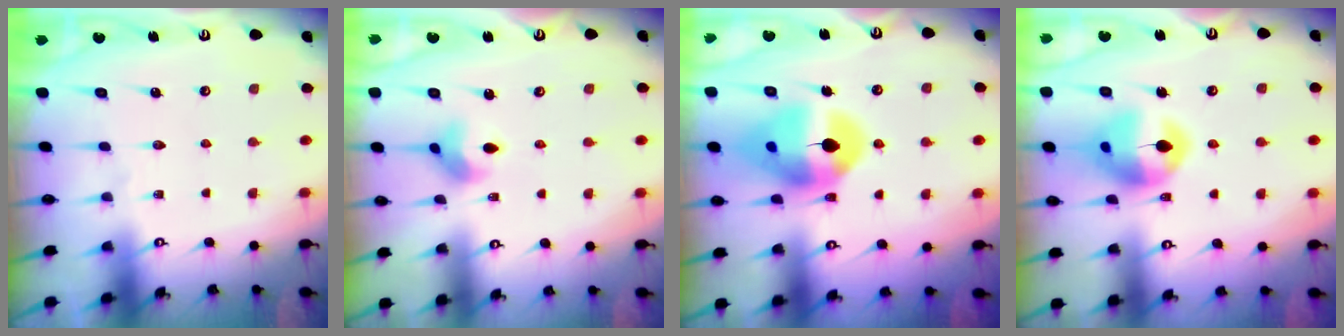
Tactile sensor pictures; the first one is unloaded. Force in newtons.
{"total": 5.7, "press": 5.7, "slide": 0.6}
{"total": 14.2, "press": 14.1, "slide": 1.7}
{"total": 14.8, "press": 14.7, "slide": 1.7}